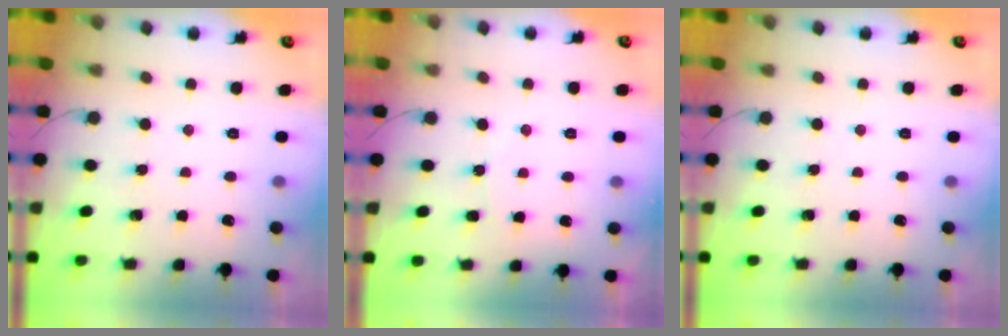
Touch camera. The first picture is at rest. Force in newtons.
{"total": 5.6, "press": 5.5, "slide": 0.7}
{"total": 0.0}